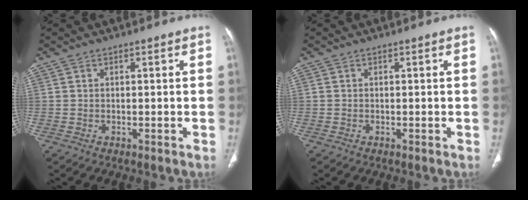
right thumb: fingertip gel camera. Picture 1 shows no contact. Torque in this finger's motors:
{"motor_torque": [0.02, -0.14, -0.44, 0.22, -0.03]}